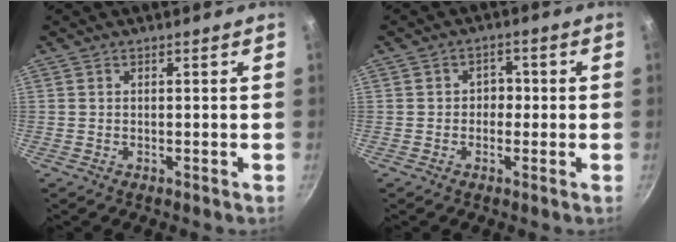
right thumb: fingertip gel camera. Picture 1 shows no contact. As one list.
[{"total": 3.0, "force": [-0.5, 2.6, 1.4], "torque": [0.009, 0.010, -0.013]}]